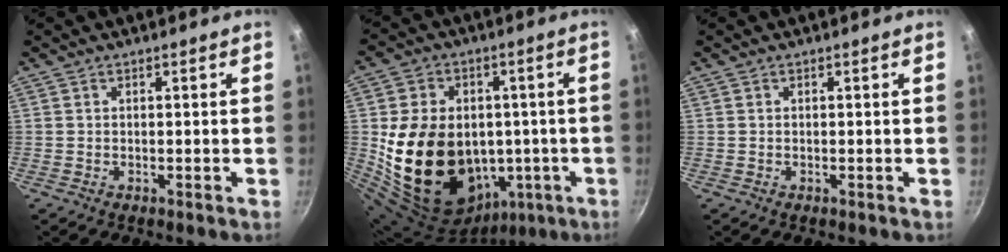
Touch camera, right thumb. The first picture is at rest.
{"total": 22.0, "force": [-1.9, 17.0, 13.9], "torque": [-0.210, 0.024, -0.008]}
{"total": 0.0}